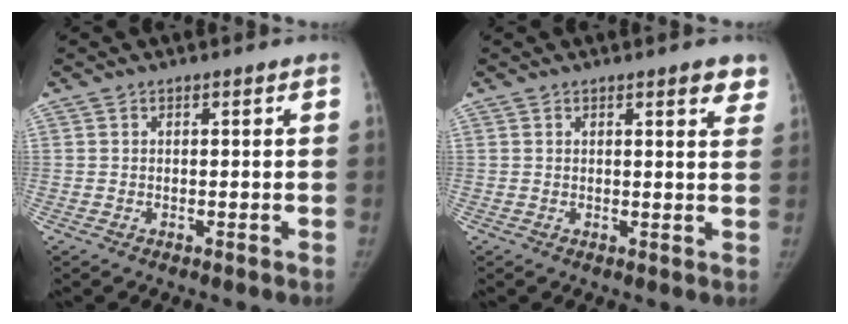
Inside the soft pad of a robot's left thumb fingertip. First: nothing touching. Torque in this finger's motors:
{"motor_torque": [0.44, 0.15, 0.30, -0.61, 0.09]}